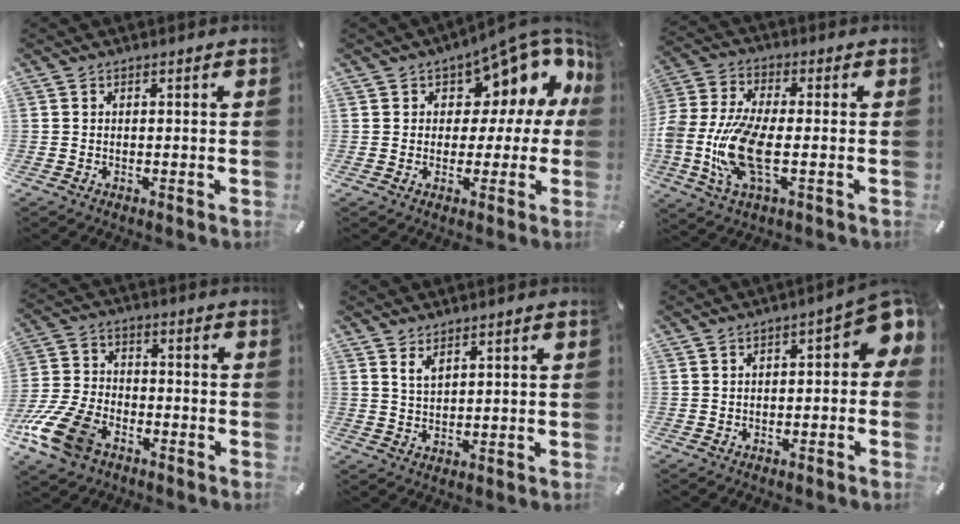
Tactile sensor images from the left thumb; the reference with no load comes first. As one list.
[{"total": 11.8, "force": [7.9, 6.8, 5.6], "torque": [-0.082, -0.064, 0.140]}, {"total": 14.8, "force": [-2.8, 6.0, 13.2], "torque": [-0.300, -0.023, -0.057]}, {"total": 14.1, "force": [-7.8, 8.7, 8.0], "torque": [-0.172, 0.041, -0.143]}, {"total": 3.0, "force": [2.3, 1.0, 1.6], "torque": [-0.035, -0.006, 0.043]}, {"total": 6.3, "force": [0.4, 2.9, 5.6], "torque": [-0.071, -0.009, 0.001]}]